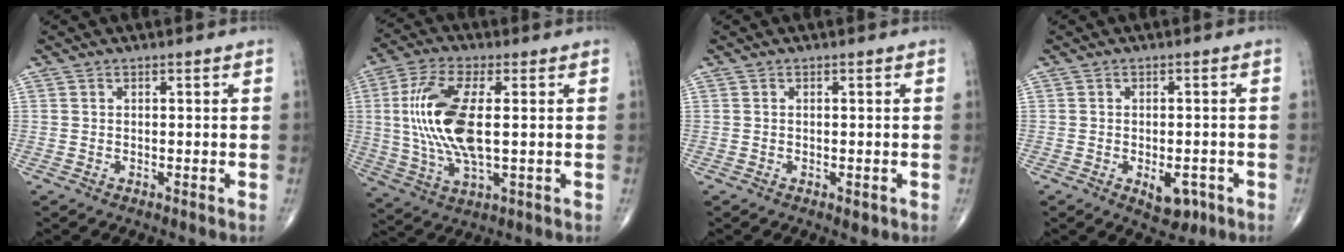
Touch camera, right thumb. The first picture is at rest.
{"total": 15.3, "force": [1.3, 5.9, 14.0], "torque": [-0.305, -0.002, 0.028]}
{"total": 1.4, "force": [-0.4, 0.6, 1.1], "torque": [-0.014, -0.001, -0.002]}
{"total": 5.1, "force": [-2.0, 2.8, 3.7], "torque": [-0.036, 0.006, -0.018]}